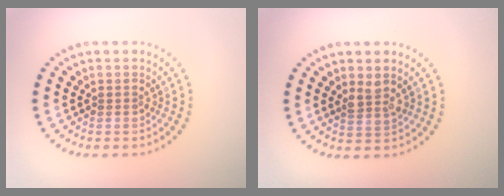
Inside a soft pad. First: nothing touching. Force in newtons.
{"total": 1.8, "press": 1.6, "slide": 0.7}